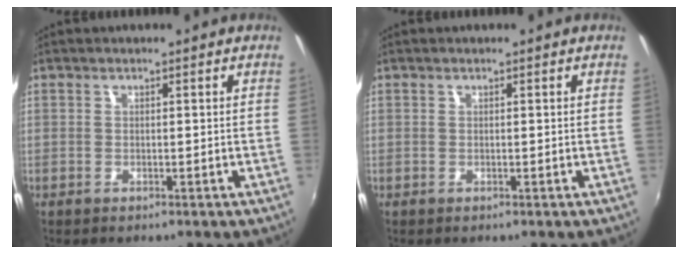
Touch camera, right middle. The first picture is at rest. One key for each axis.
{"total": 0.0}